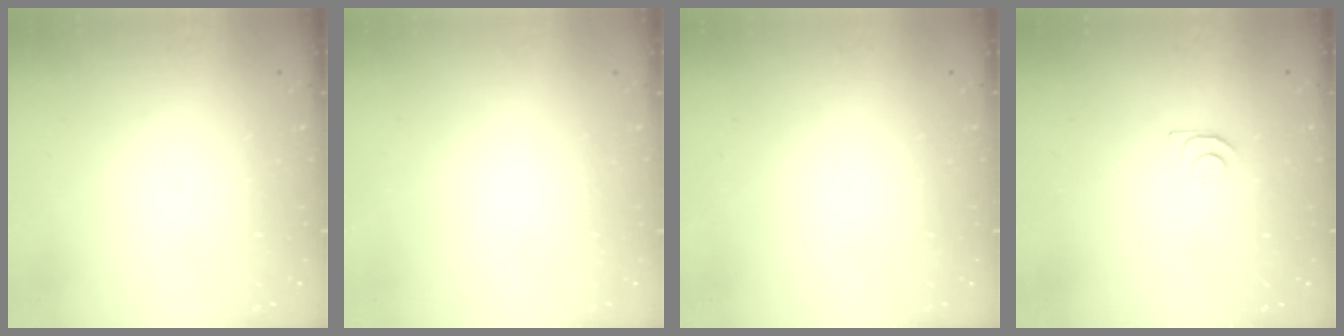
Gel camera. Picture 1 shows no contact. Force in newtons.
{"total": 1.8, "press": 1.7, "slide": 0.1}
{"total": 1.6, "press": 1.6, "slide": 0.1}
{"total": 4.0, "press": 4.0, "slide": 0.7}